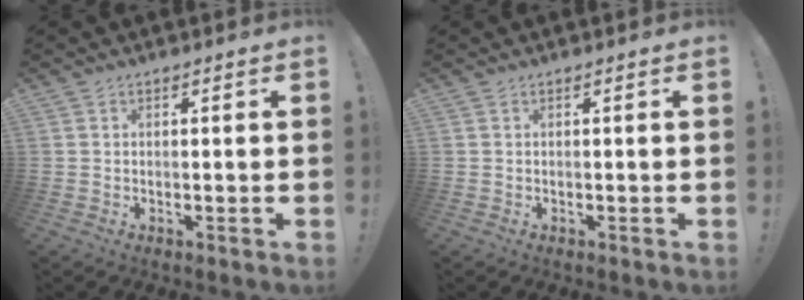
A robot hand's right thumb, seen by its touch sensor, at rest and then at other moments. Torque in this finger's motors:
{"motor_torque": [0.00, 0.00, -0.07, 0.10, 0.00]}